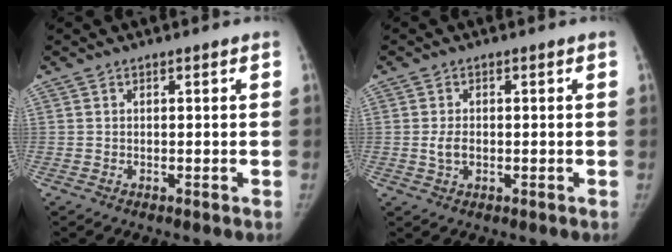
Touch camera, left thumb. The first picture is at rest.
{"total": 3.0, "force": [-0.4, 2.1, 2.1], "torque": [-0.039, 0.003, -0.006]}